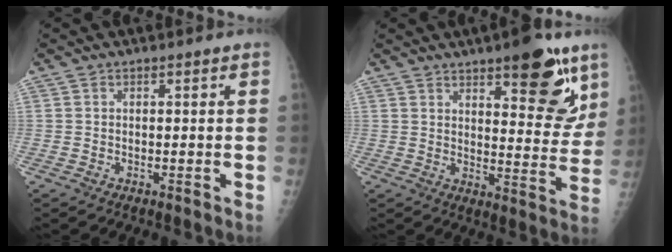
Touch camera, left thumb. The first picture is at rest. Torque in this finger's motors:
{"motor_torque": [1.26, 1.37, 0.81, -1.01, 0.03]}